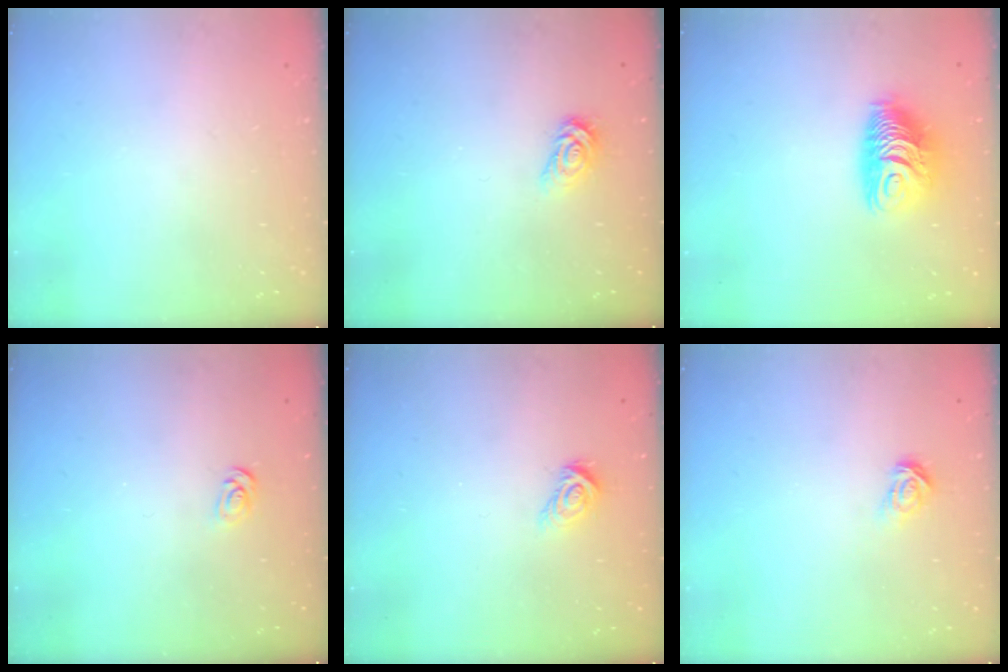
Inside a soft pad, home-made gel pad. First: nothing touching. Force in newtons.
{"total": 3.4, "press": 3.4, "slide": 0.4}
{"total": 10.0, "press": 10.0, "slide": 0.9}
{"total": 2.1, "press": 2.1, "slide": 0.2}
{"total": 6.0, "press": 6.0, "slide": 0.3}
{"total": 3.9, "press": 3.9, "slide": 0.1}